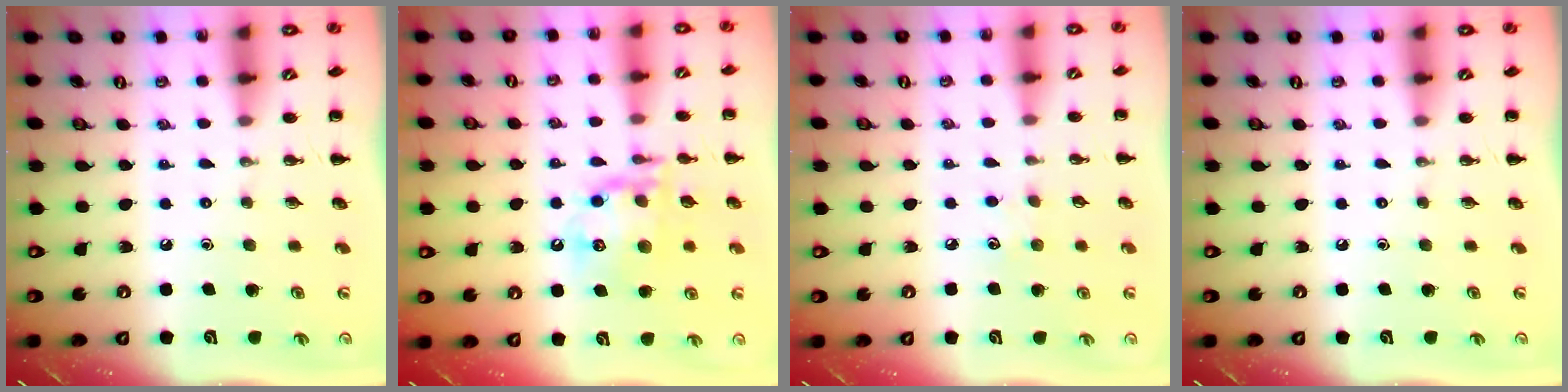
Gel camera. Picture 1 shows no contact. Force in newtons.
{"total": 16.3, "press": 16.1, "slide": 2.5}
{"total": 4.7, "press": 4.5, "slide": 1.3}
{"total": 0.0}